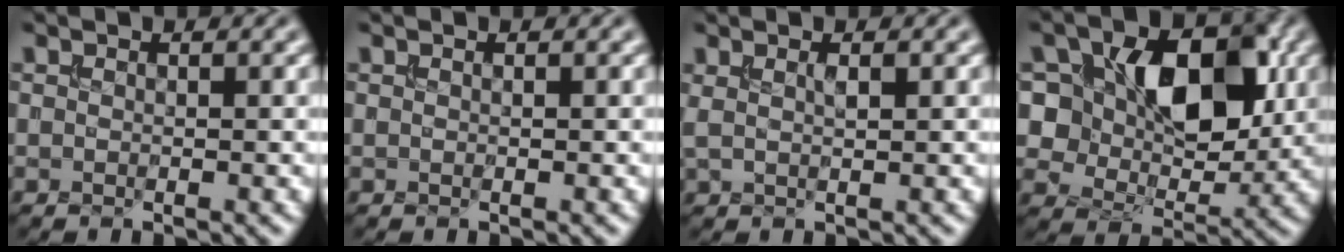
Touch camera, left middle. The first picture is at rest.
{"total": 0.0}
{"total": 1.2, "force": [0.5, 0.0, 1.1], "torque": [-0.024, -0.001, 0.009]}
{"total": 9.8, "force": [2.1, 6.4, 7.1], "torque": [-0.113, -0.001, 0.034]}